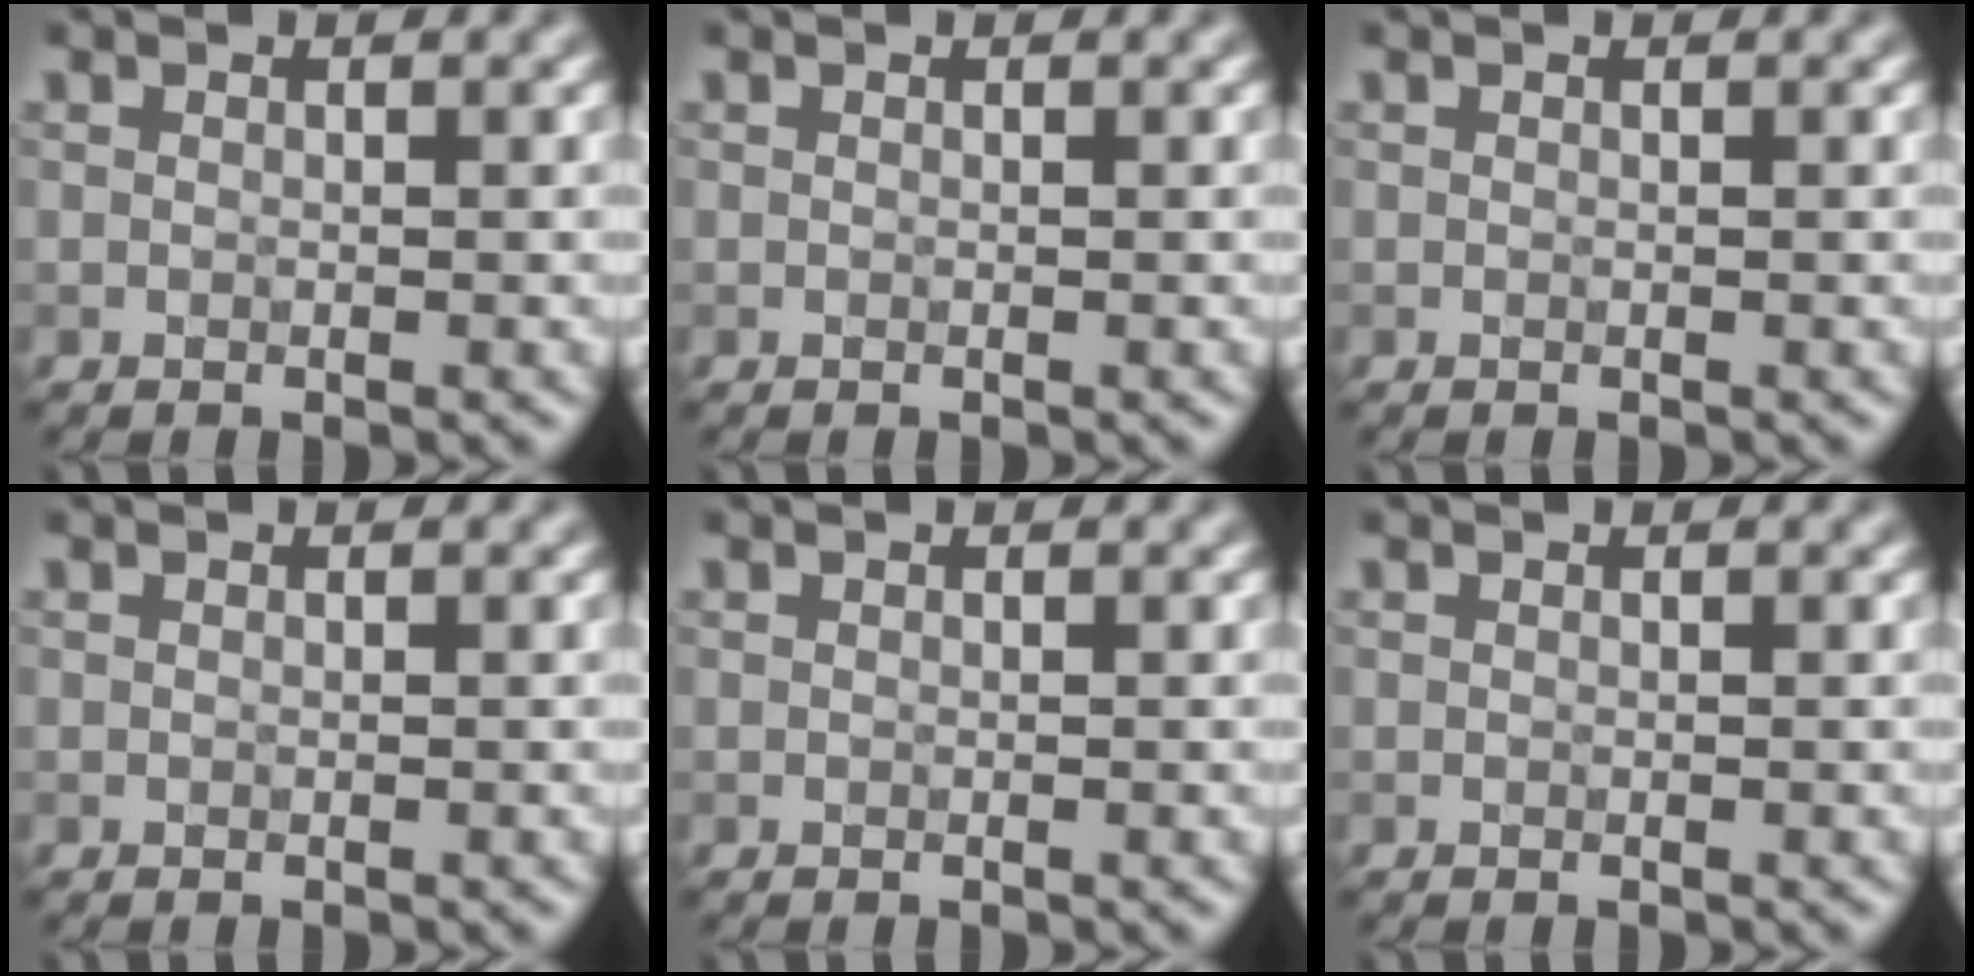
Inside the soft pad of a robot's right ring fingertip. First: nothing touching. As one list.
[{"total": 0.0}, {"total": 0.0}, {"total": 0.0}, {"total": 0.0}, {"total": 0.0}]